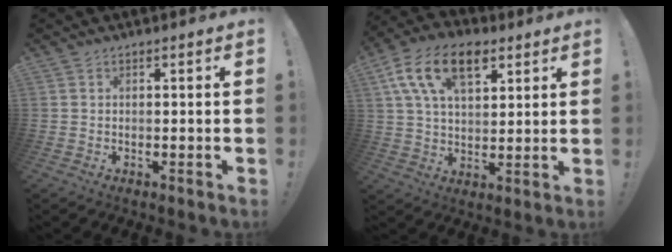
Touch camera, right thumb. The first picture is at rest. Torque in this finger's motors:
{"motor_torque": [1.56, 2.36, 0.51, -0.08, 0.18]}